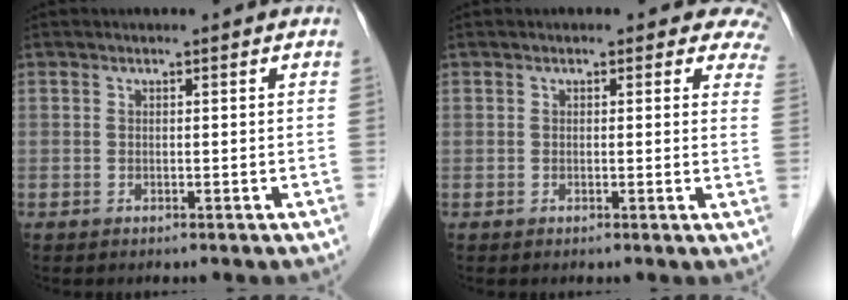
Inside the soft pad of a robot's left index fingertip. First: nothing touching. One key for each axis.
{"total": 5.1, "fx": 4.3, "fy": 2.3, "fz": 1.4, "tx": 0.019, "ty": -0.010, "tz": 0.016}